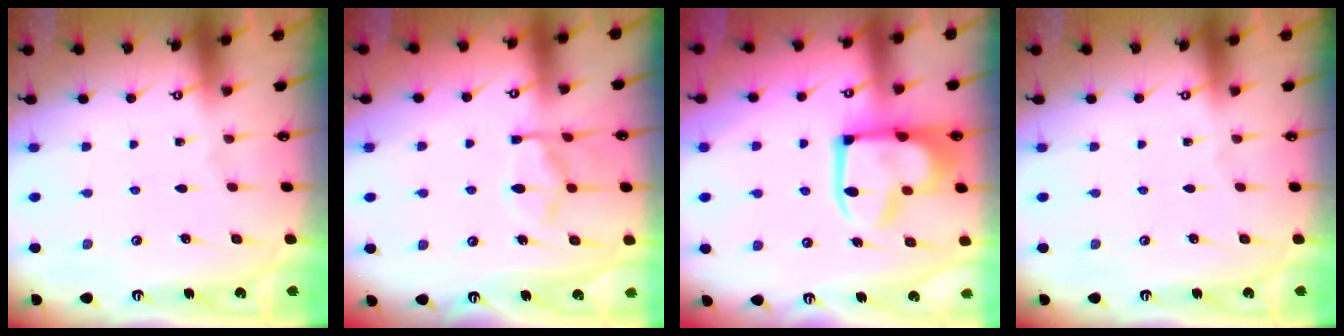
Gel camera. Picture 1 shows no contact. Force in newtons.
{"total": 11.9, "press": 11.8, "slide": 1.1}
{"total": 14.1, "press": 14.1, "slide": 1.2}
{"total": 0.0}